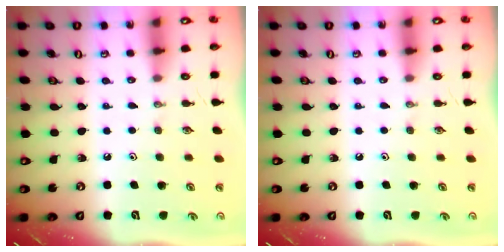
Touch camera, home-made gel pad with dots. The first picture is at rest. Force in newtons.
{"total": 0.0}